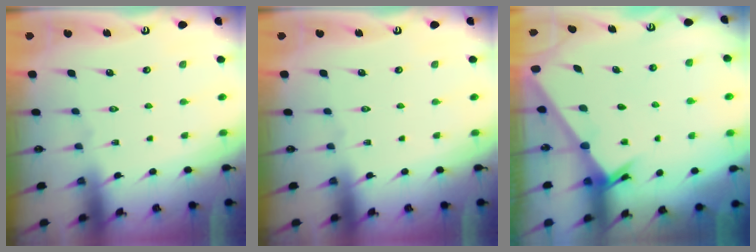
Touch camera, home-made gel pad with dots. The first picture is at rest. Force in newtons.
{"total": 0.0}
{"total": 2.3, "press": 2.3, "slide": 0.2}